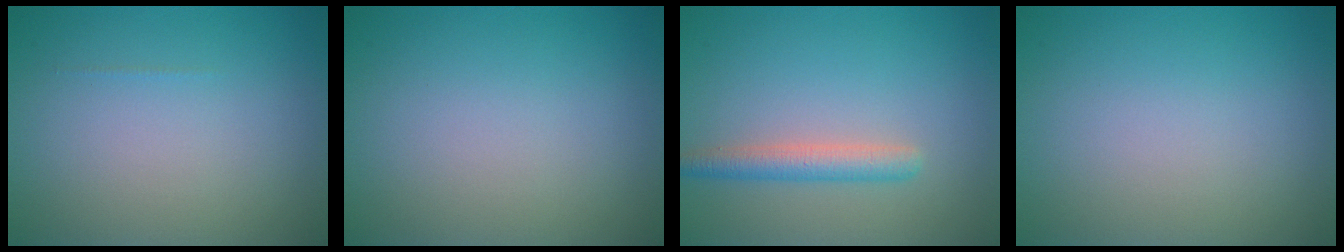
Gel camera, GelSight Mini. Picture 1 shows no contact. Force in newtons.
{"total": 0.0}
{"total": 2.6, "press": 2.6, "slide": 0.1}
{"total": 0.0}